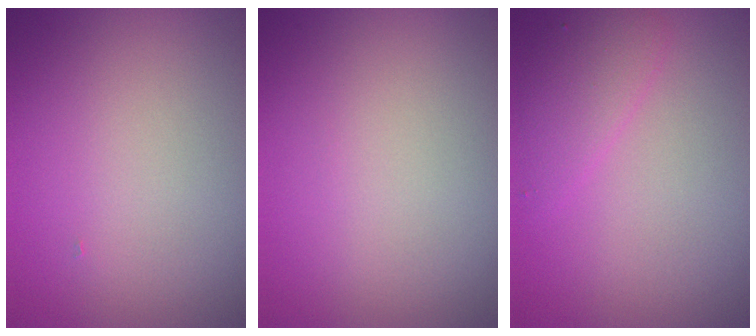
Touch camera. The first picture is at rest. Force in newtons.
{"total": 0.0}
{"total": 2.0, "press": 2.0, "slide": 0.1}